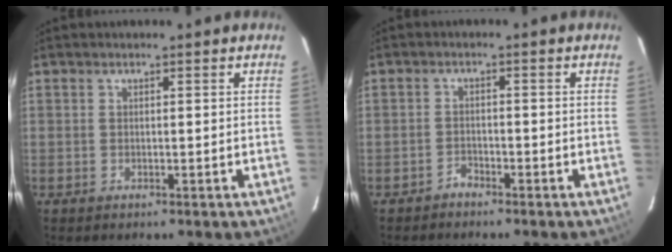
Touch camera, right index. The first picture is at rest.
{"total": 1.7, "force": [-1.6, 0.4, 0.0], "torque": [0.000, 0.001, -0.031]}